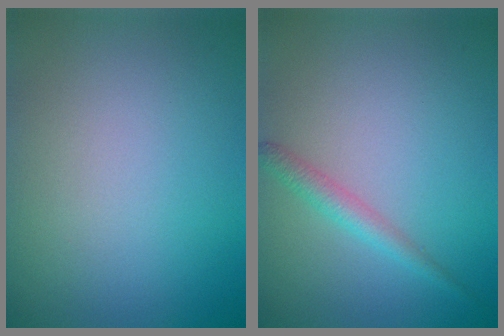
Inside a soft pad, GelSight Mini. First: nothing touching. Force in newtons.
{"total": 1.8, "press": 1.8, "slide": 0.0}